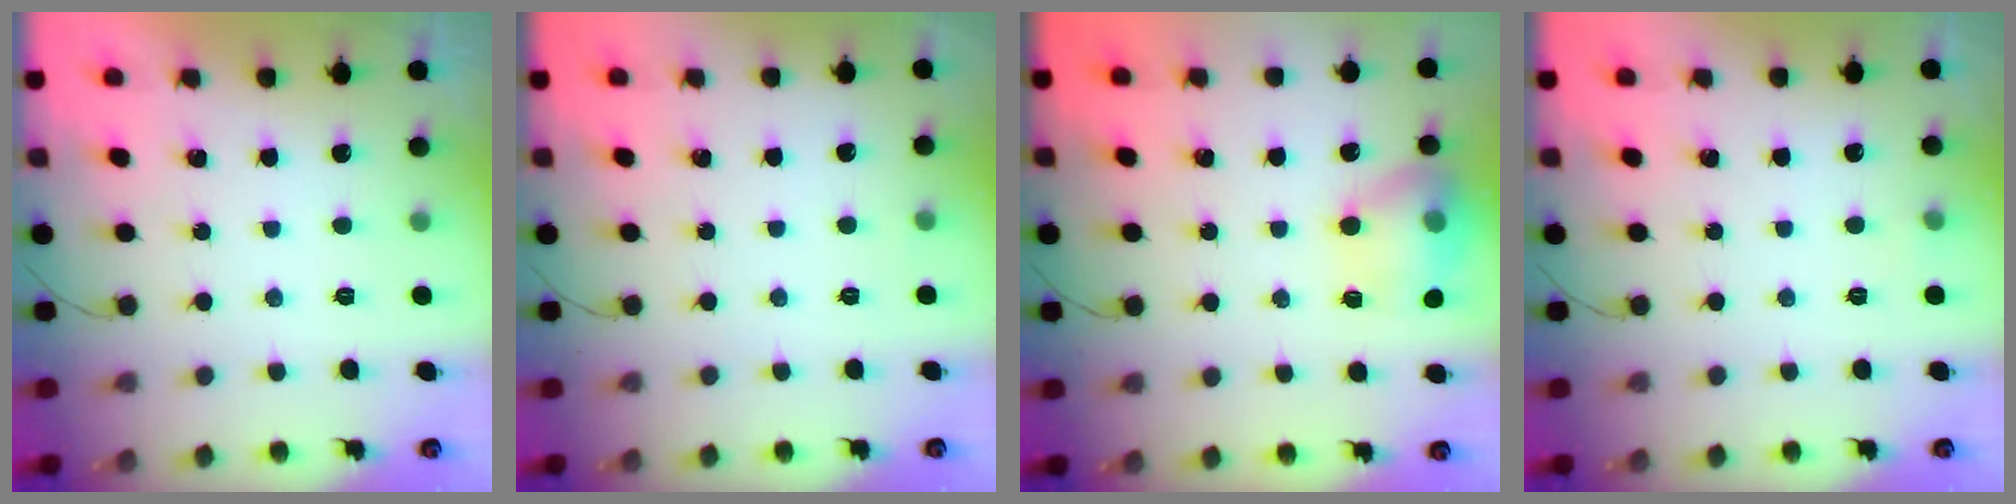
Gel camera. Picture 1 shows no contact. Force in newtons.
{"total": 2.4, "press": 1.6, "slide": 1.8}
{"total": 14.7, "press": 14.6, "slide": 1.3}
{"total": 7.2, "press": 2.7, "slide": 6.7}